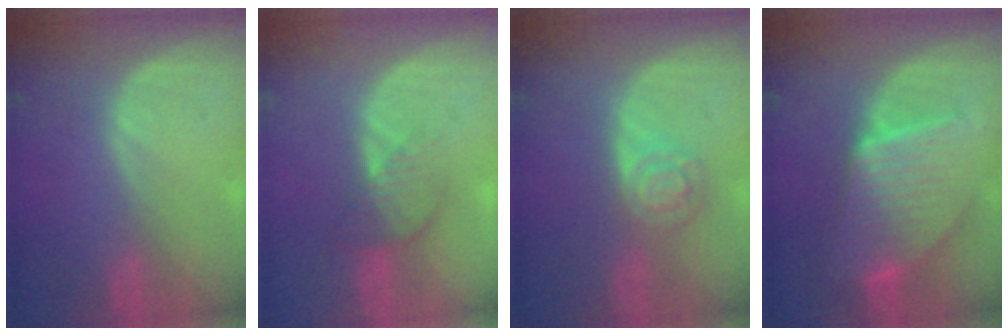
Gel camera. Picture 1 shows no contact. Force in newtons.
{"total": 4.3, "press": 3.7, "slide": 2.1}
{"total": 5.3, "press": 4.6, "slide": 2.6}
{"total": 10.1, "press": 10.1, "slide": 0.7}